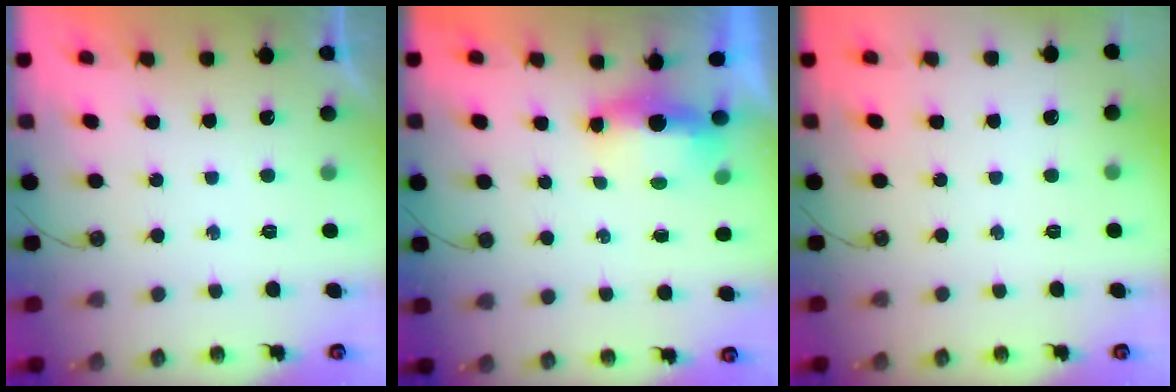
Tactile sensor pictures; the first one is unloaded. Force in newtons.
{"total": 14.7, "press": 7.2, "slide": 12.8}
{"total": 0.0}